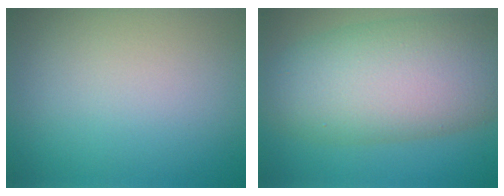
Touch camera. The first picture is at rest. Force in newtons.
{"total": 11.2, "press": 11.2, "slide": 0.1}